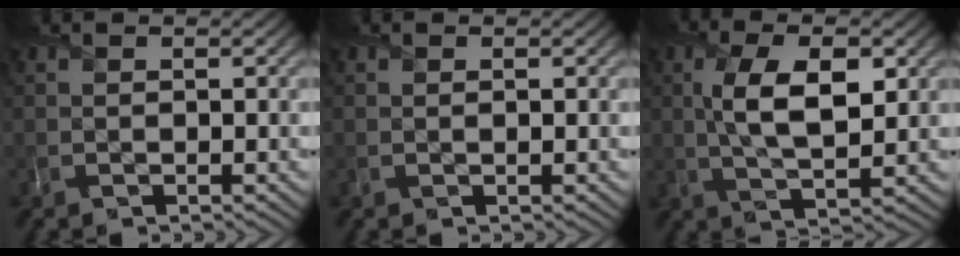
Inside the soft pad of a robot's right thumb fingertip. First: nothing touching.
{"total": 0.0}
{"total": 7.7, "force": [1.2, 3.3, 6.8], "torque": [-0.139, 0.001, 0.024]}